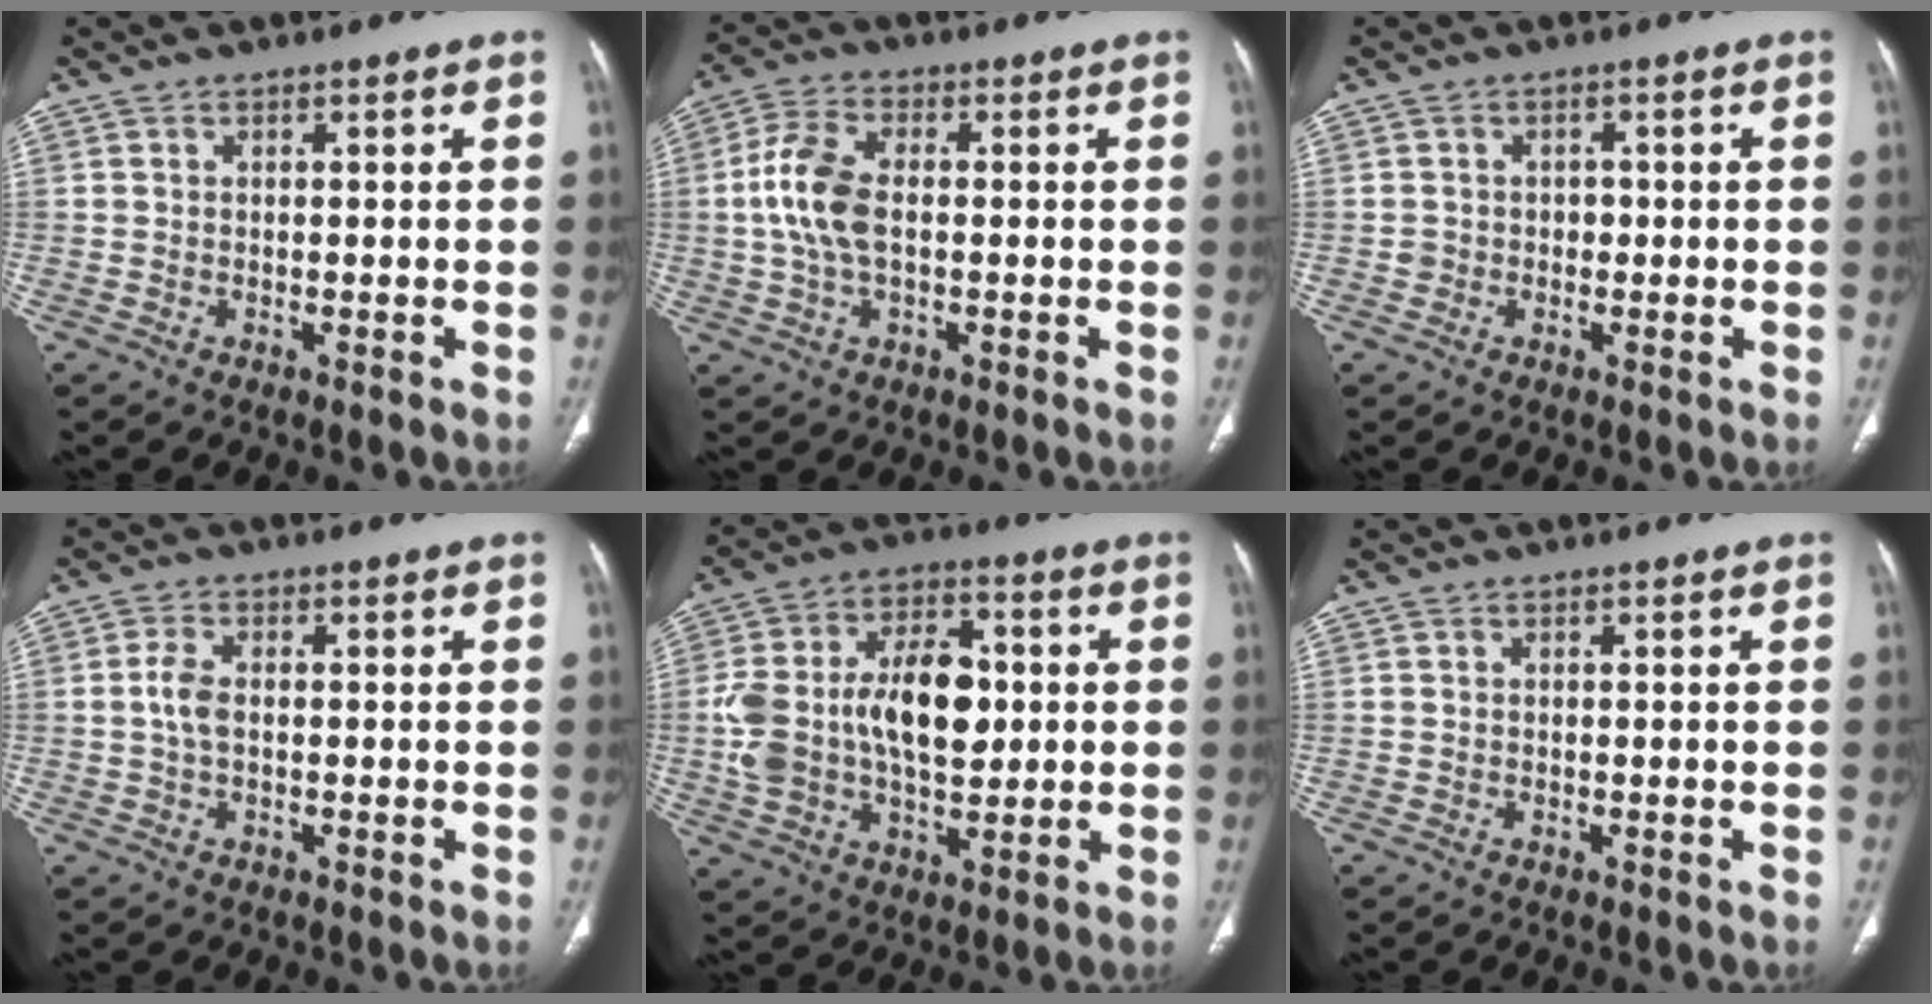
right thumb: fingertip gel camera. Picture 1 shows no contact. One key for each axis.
{"total": 9.0, "fx": 0.0, "fy": 4.9, "fz": 7.6, "tx": -0.162, "ty": 0.010, "tz": -0.004}
{"total": 2.1, "fx": -0.2, "fy": 2.0, "fz": 0.6, "tx": 0.006, "ty": 0.010, "tz": -0.002}
{"total": 3.3, "fx": 0.0, "fy": 1.8, "fz": 2.7, "tx": -0.059, "ty": 0.002, "tz": -0.004}
{"total": 19.1, "fx": 0.9, "fy": 11.5, "fz": 15.2, "tx": -0.260, "ty": 0.022, "tz": 0.021}
{"total": 0.0}